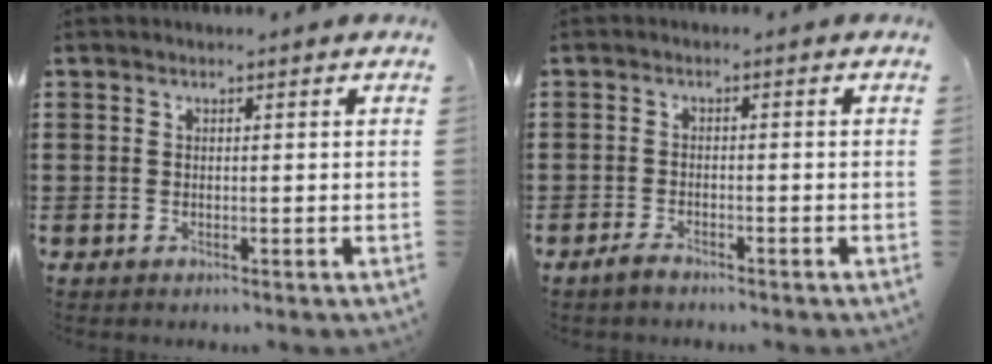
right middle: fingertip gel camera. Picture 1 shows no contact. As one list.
[{"total": 1.7, "force": [-1.4, 0.4, 0.7], "torque": [-0.023, 0.000, -0.032]}]